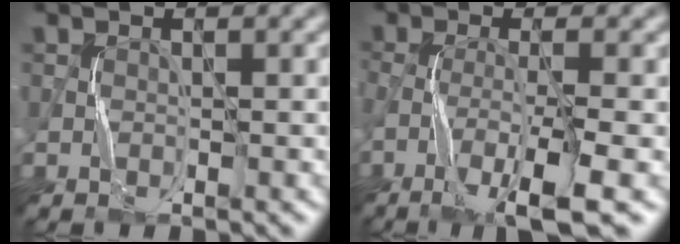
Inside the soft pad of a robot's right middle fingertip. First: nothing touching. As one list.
[{"total": 6.1, "force": [-2.9, 1.0, 5.3], "torque": [-0.092, -0.002, -0.061]}]